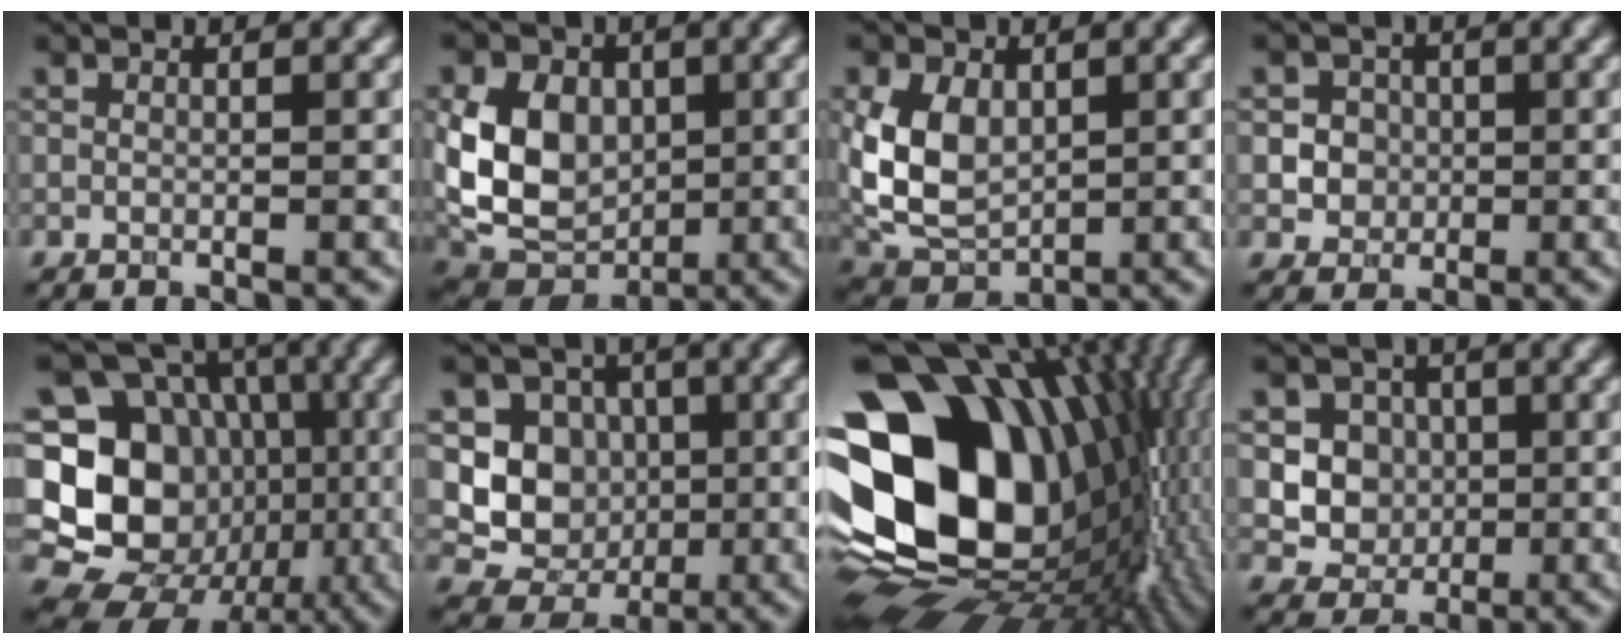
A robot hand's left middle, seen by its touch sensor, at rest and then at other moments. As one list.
[{"total": 8.3, "force": [0.5, 6.2, 5.4], "torque": [-0.113, -0.006, 0.003]}, {"total": 6.2, "force": [0.6, 4.3, 4.3], "torque": [-0.099, -0.002, 0.010]}, {"total": 3.6, "force": [0.4, 3.4, 1.3], "torque": [-0.009, 0.011, 0.003]}, {"total": 20.8, "force": [-1.7, 18.6, 9.1], "torque": [-0.176, 0.024, -0.060]}, {"total": 6.5, "force": [0.0, 5.8, 3.0], "torque": [-0.035, -0.009, -0.013]}, {"total": 20.5, "force": [1.6, 15.2, 13.8], "torque": [-0.275, -0.041, 0.063]}, {"total": 4.9, "force": [0.5, 4.5, 1.9], "torque": [-0.019, -0.002, 0.009]}]